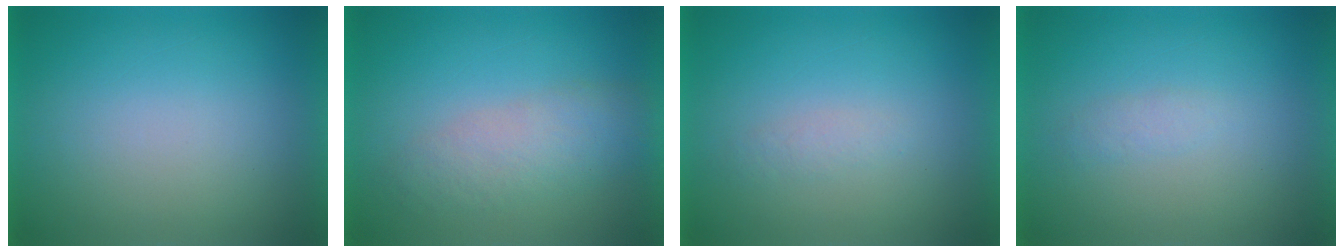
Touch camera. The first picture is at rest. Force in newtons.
{"total": 2.9}
{"total": 1.3}
{"total": 1.5}